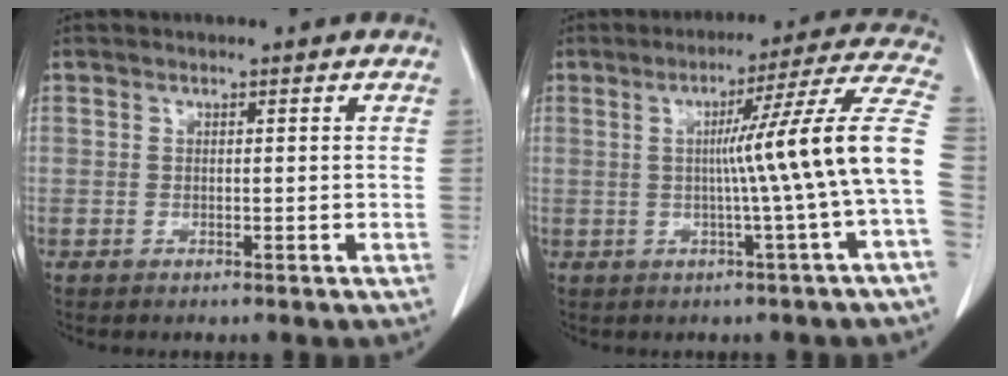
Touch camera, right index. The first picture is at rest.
{"total": 13.3, "force": [-1.2, -2.8, 13.0], "torque": [-0.166, 0.011, -0.019]}